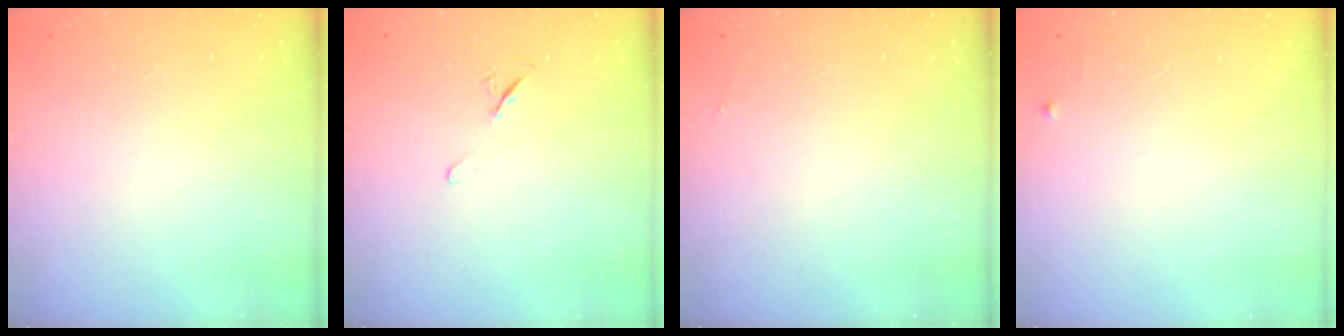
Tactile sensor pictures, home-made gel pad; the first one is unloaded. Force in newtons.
{"total": 5.7, "press": 5.2, "slide": 2.4}
{"total": 1.9, "press": 1.9, "slide": 0.3}
{"total": 2.4, "press": 2.3, "slide": 0.4}